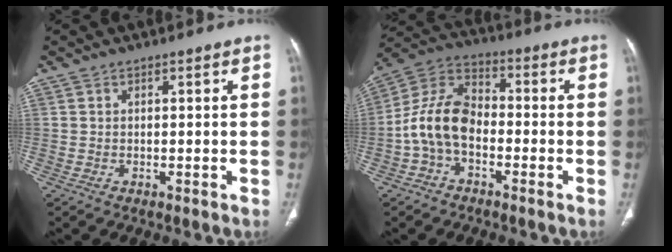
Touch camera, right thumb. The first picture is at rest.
{"total": 10.9, "force": [-2.5, 7.2, 7.8], "torque": [-0.145, 0.039, -0.061]}